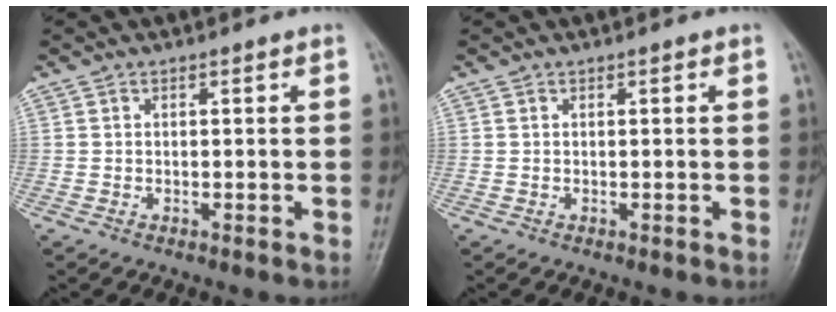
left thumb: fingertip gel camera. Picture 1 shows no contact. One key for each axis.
{"total": 0.0}